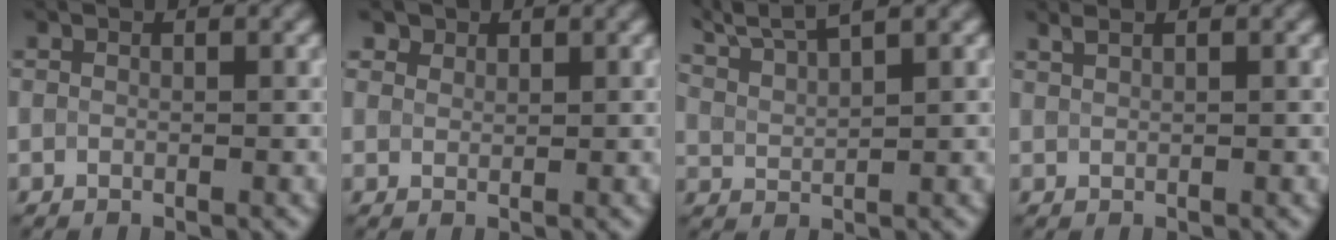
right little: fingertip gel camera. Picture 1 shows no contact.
{"total": 2.0, "force": [1.6, 1.2, 0.5], "torque": [-0.015, -0.007, 0.037]}
{"total": 6.0, "force": [5.1, 1.3, 2.9], "torque": [-0.052, 0.024, 0.066]}
{"total": 0.9, "force": [0.8, 0.2, 0.4], "torque": [-0.011, 0.000, 0.018]}